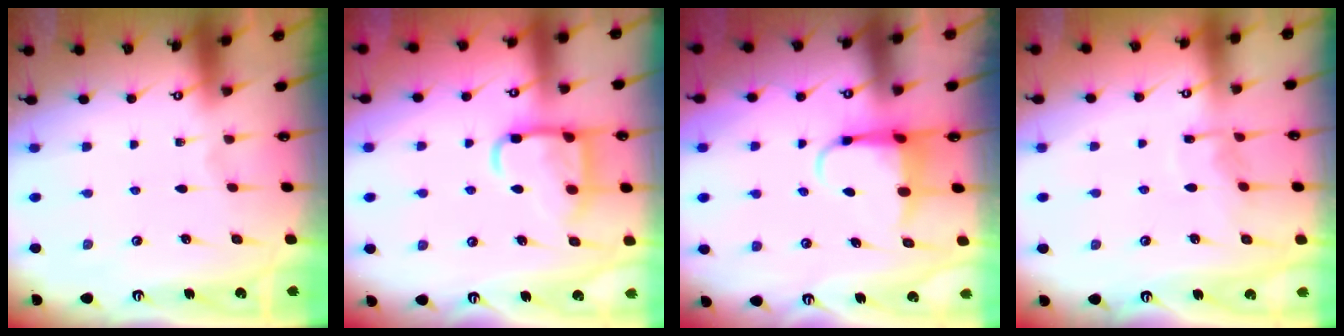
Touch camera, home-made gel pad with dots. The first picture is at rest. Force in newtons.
{"total": 12.7, "press": 12.6, "slide": 1.4}
{"total": 5.2, "press": 5.1, "slide": 1.0}
{"total": 6.1, "press": 6.1, "slide": 0.5}